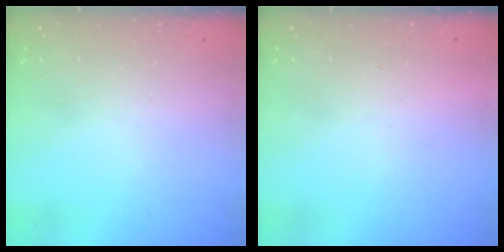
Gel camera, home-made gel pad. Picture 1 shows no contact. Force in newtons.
{"total": 1.5, "press": 1.5, "slide": 0.1}